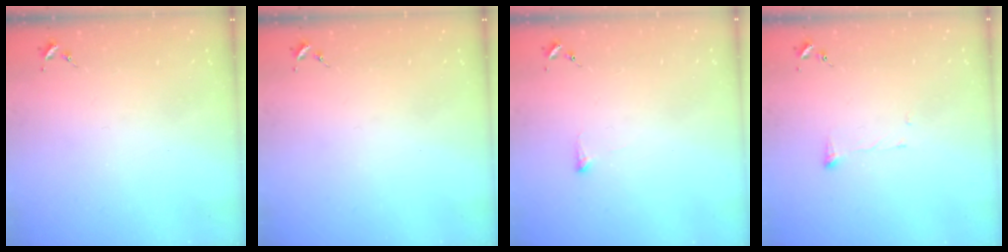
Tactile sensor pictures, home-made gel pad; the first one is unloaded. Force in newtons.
{"total": 0.0}
{"total": 4.2, "press": 4.1, "slide": 1.0}
{"total": 3.6, "press": 3.6, "slide": 0.6}